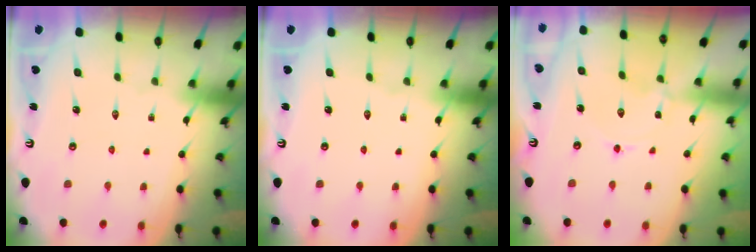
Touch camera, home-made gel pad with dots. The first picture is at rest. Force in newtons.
{"total": 0.0}
{"total": 0.0}